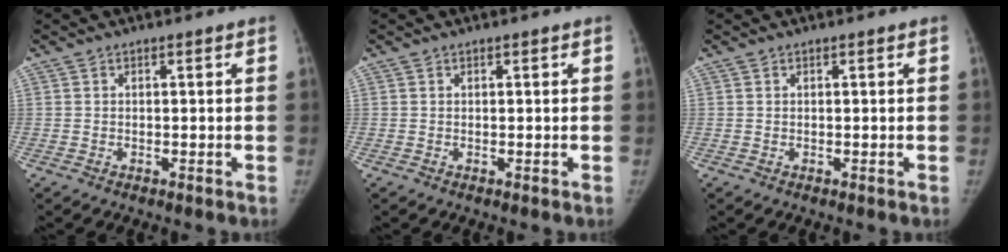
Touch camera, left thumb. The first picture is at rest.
{"total": 0.0}
{"total": 0.0}